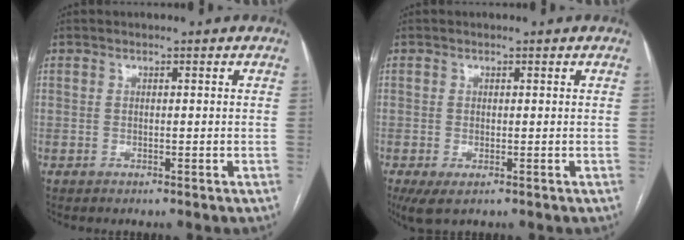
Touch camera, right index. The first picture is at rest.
{"total": 3.3, "force": [-1.5, 1.4, 2.6], "torque": [-0.047, -0.007, -0.016]}